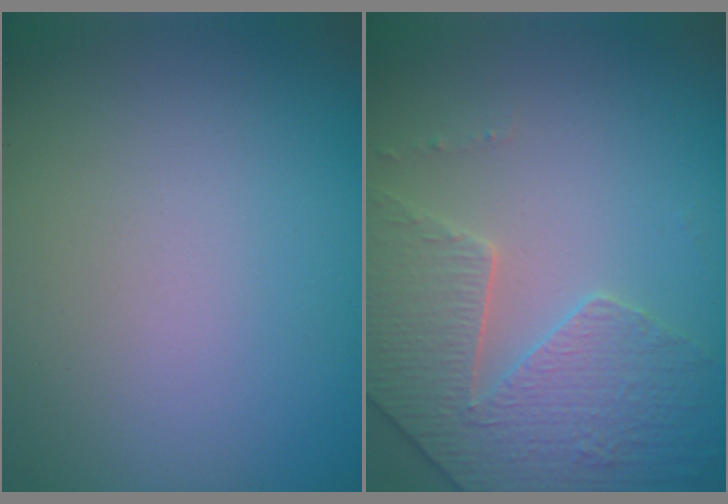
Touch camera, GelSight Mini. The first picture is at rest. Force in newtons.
{"total": 4.0, "press": 3.9, "slide": 1.1}